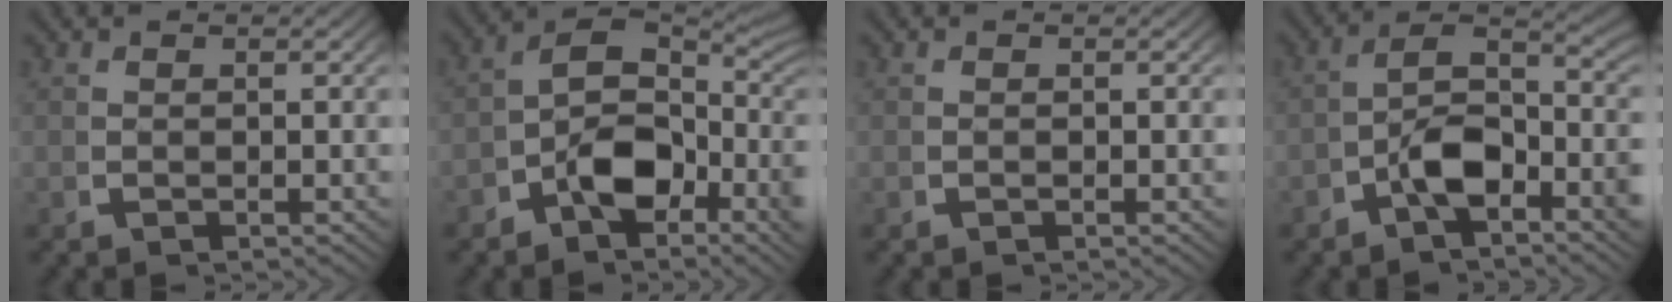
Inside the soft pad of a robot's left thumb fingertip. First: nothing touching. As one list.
[{"total": 7.8, "force": [-0.3, 5.2, 5.8], "torque": [-0.104, -0.019, -0.011]}, {"total": 0.0}, {"total": 6.3, "force": [-1.0, 3.8, 4.9], "torque": [-0.092, -0.014, -0.019]}]